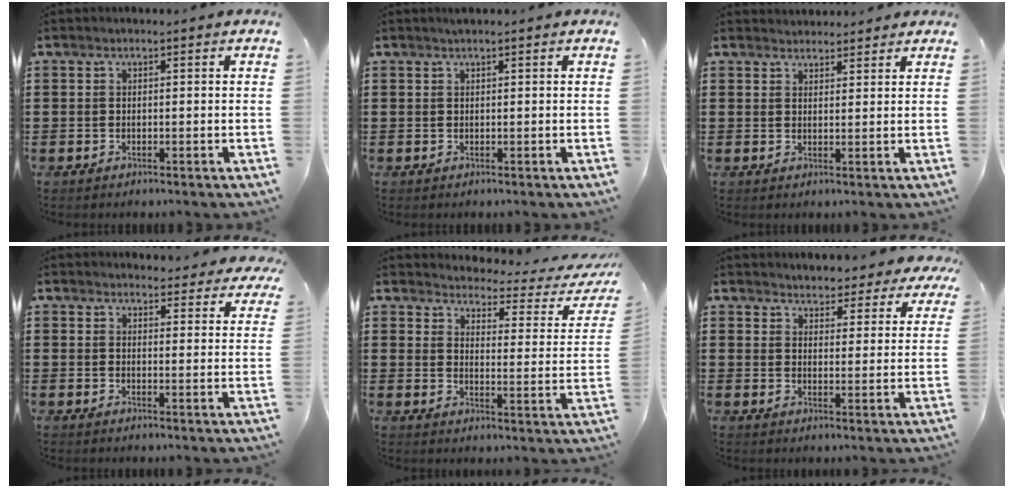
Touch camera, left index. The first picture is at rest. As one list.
[{"total": 0.6, "force": [0.5, 0.0, 0.4], "torque": [-0.008, 0.000, 0.010]}, {"total": 2.2, "force": [2.1, 0.5, -0.1], "torque": [-0.003, 0.000, 0.042]}, {"total": 3.9, "force": [3.8, 0.7, 0.5], "torque": [-0.015, -0.014, 0.070]}, {"total": 2.6, "force": [2.5, 0.3, 0.6], "torque": [-0.025, -0.029, 0.032]}, {"total": 3.8, "force": [3.8, 0.4, -0.3], "torque": [-0.008, -0.022, 0.065]}]